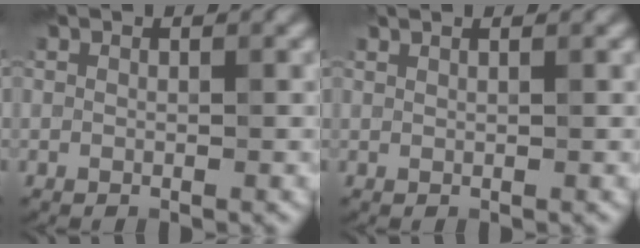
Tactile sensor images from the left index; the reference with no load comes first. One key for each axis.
{"total": 1.5, "fx": 1.1, "fy": 0.7, "fz": 0.8, "tx": 0.009, "ty": 0.016, "tz": -0.005}